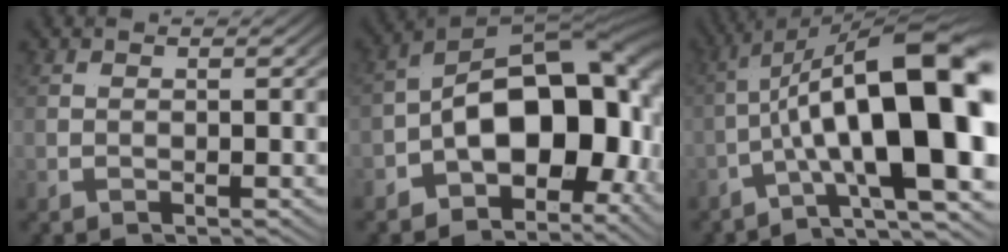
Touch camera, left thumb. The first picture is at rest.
{"total": 17.5, "force": [-2.6, 9.7, 14.3], "torque": [-0.229, -0.019, -0.044]}
{"total": 14.6, "force": [-1.8, 4.7, 13.6], "torque": [-0.203, 0.006, -0.041]}